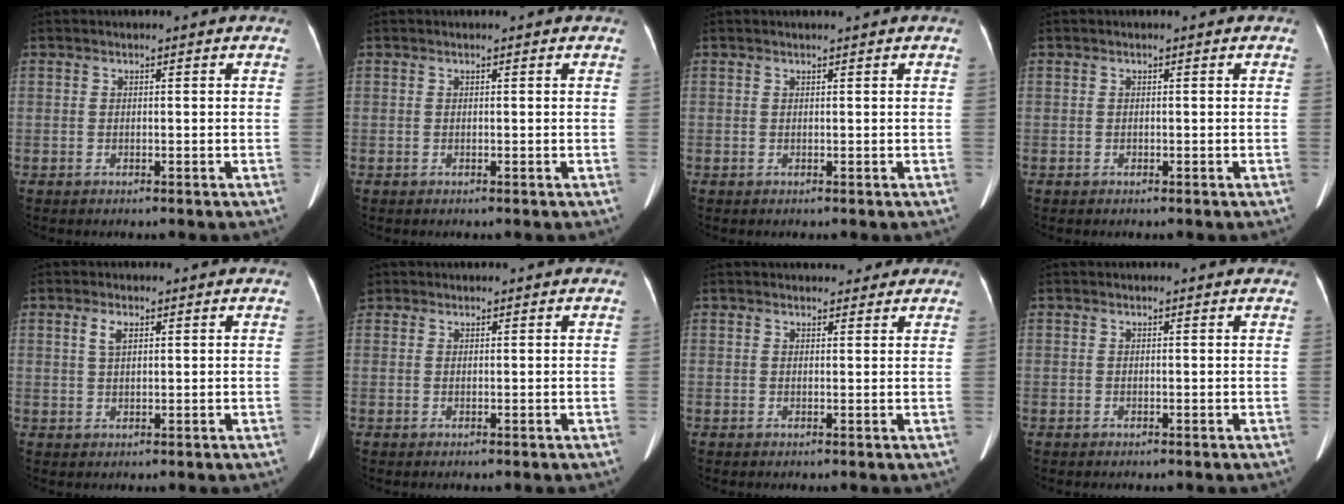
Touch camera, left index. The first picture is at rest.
{"total": 0.0}
{"total": 0.5, "force": [0.5, -0.1, 0.2], "torque": [-0.006, 0.000, 0.013]}
{"total": 0.0}
{"total": 2.3, "force": [1.2, 0.8, 1.8], "torque": [-0.040, 0.006, 0.026]}
{"total": 1.0, "force": [0.8, 0.6, 0.0], "torque": [-0.001, 0.005, 0.014]}
{"total": 5.9, "force": [5.2, 1.9, 2.0], "torque": [-0.013, 0.012, 0.062]}
{"total": 1.1, "force": [1.1, 0.1, 0.2], "torque": [-0.010, 0.003, 0.005]}